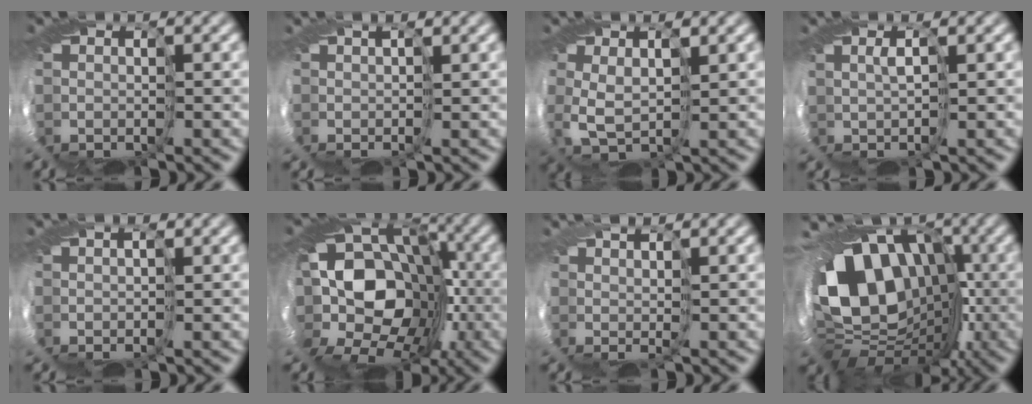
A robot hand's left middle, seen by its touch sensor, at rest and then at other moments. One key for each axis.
{"total": 2.0, "fx": 1.3, "fy": -1.5, "fz": -0.6, "tx": 0.018, "ty": 0.017, "tz": 0.006}
{"total": 1.1, "fx": 0.5, "fy": -0.4, "fz": 1.0, "tx": -0.043, "ty": -0.003, "tz": -0.007}
{"total": 2.6, "fx": 0.6, "fy": -2.4, "fz": -0.9, "tx": 0.018, "ty": 0.015, "tz": 0.000}
{"total": 1.0, "fx": 0.6, "fy": -0.8, "fz": -0.2, "tx": 0.017, "ty": 0.010, "tz": -0.003}
{"total": 14.6, "fx": -4.0, "fy": 10.8, "fz": 8.9, "tx": -0.116, "ty": 0.011, "tz": -0.117}
{"total": 3.5, "fx": 1.1, "fy": -2.9, "fz": -1.4, "tx": 0.034, "ty": 0.006, "tz": -0.003}
{"total": 13.1, "fx": 0.9, "fy": 10.2, "fz": 8.1, "tx": -0.120, "ty": 0.012, "tz": 0.001}